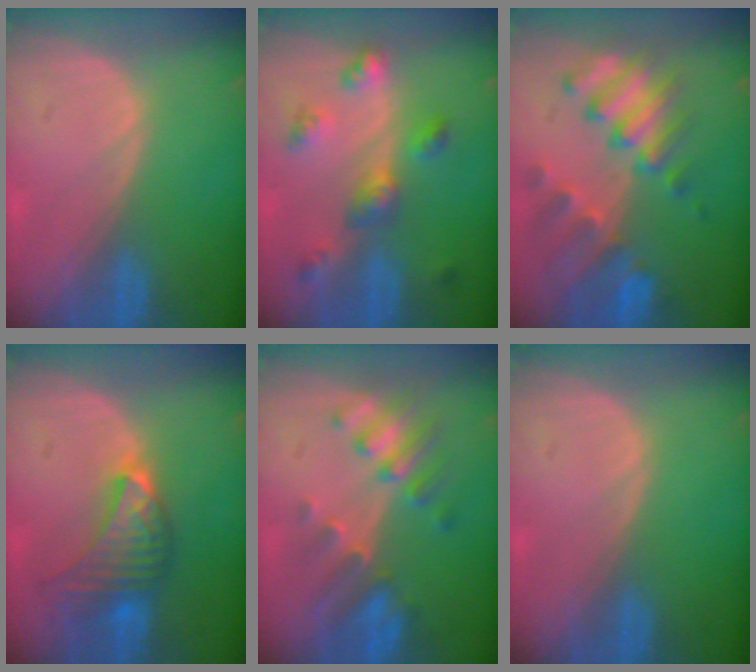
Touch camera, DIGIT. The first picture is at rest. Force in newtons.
{"total": 6.0, "press": 5.8, "slide": 1.5}
{"total": 10.1, "press": 8.8, "slide": 4.9}
{"total": 7.2, "press": 7.2, "slide": 0.3}
{"total": 7.7, "press": 6.9, "slide": 3.4}
{"total": 0.0}